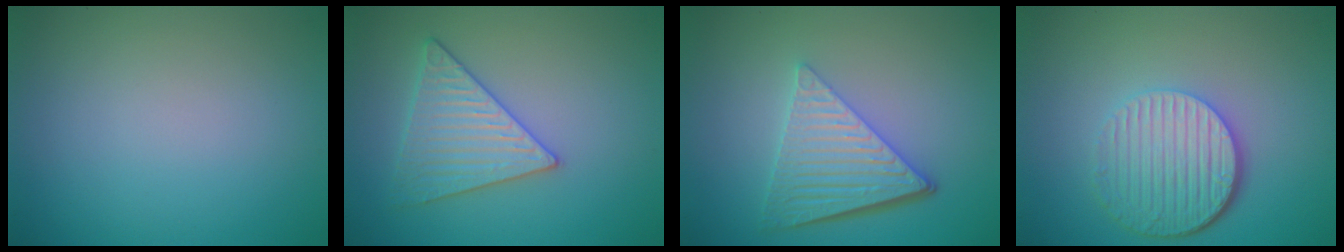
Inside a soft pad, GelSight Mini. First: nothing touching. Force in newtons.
{"total": 3.9, "press": 3.6, "slide": 1.3}
{"total": 5.8, "press": 4.2, "slide": 4.0}
{"total": 5.8, "press": 4.1, "slide": 4.1}